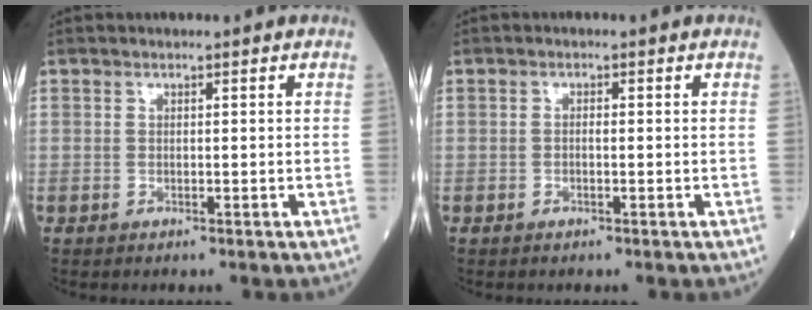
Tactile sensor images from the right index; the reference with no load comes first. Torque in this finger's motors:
{"motor_torque": [-0.07, 0.06, -0.06, -0.01]}